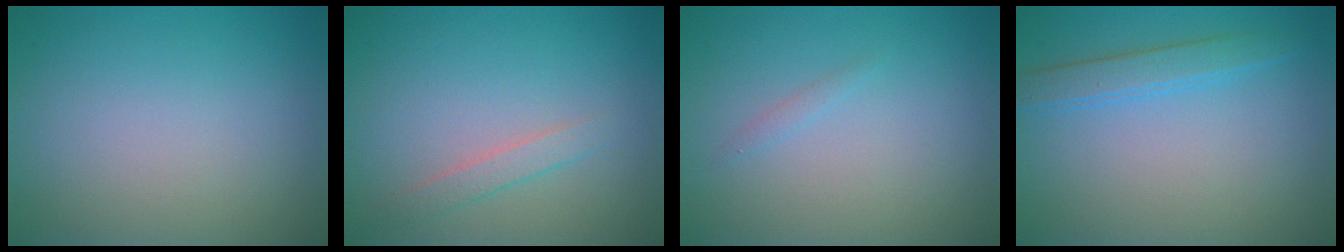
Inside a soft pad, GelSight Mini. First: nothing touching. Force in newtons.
{"total": 1.5, "press": 1.5, "slide": 0.1}
{"total": 1.1, "press": 1.1, "slide": 0.2}
{"total": 2.3, "press": 2.3, "slide": 0.1}